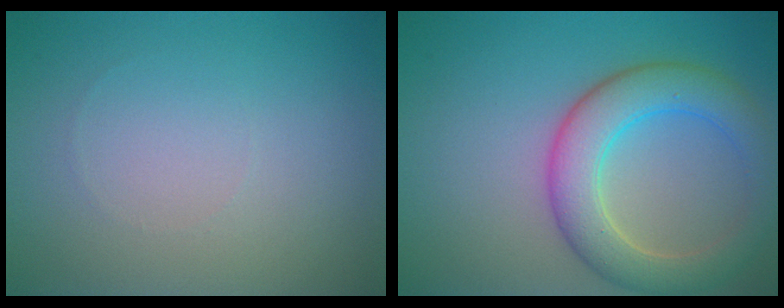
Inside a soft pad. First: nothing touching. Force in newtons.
{"total": 6.1, "press": 6.1, "slide": 0.2}